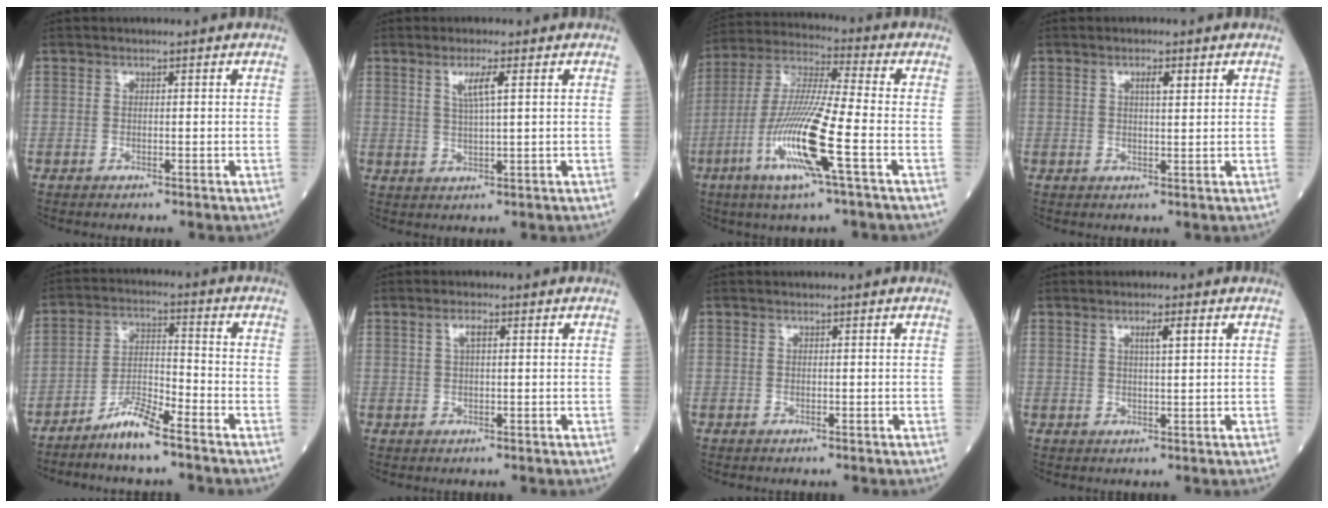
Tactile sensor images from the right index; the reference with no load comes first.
{"total": 3.6, "force": [1.5, -0.1, 3.3], "torque": [-0.063, 0.000, 0.029]}
{"total": 15.1, "force": [-5.3, -0.1, 14.2], "torque": [-0.293, -0.016, -0.106]}
{"total": 2.2, "force": [1.1, 0.4, 1.9], "torque": [-0.032, 0.001, 0.017]}
{"total": 6.5, "force": [-5.2, 0.3, 3.9], "torque": [-0.076, -0.010, -0.103]}
{"total": 2.0, "force": [0.7, 0.5, 1.8], "torque": [-0.037, 0.006, 0.013]}
{"total": 0.0}
{"total": 2.5, "force": [1.0, 0.0, 2.2], "torque": [-0.039, 0.002, 0.017]}